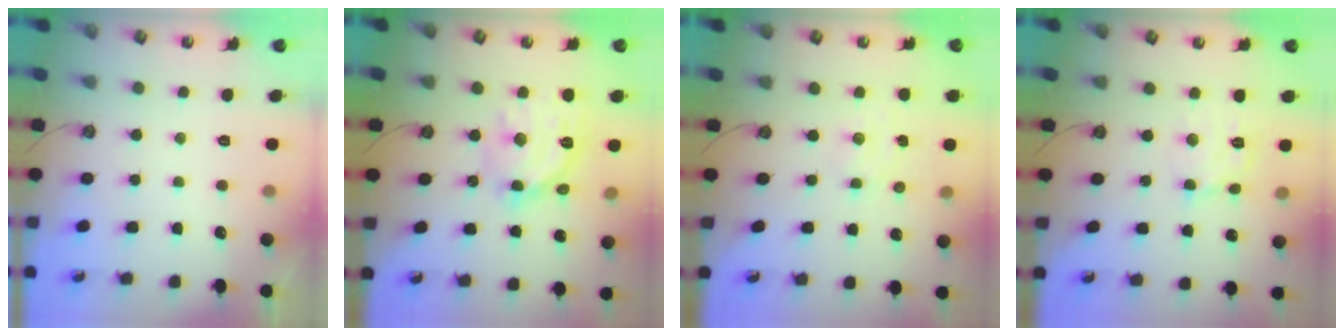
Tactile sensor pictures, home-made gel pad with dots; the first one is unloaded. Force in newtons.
{"total": 15.1, "press": 15.0, "slide": 1.2}
{"total": 1.9, "press": 1.9, "slide": 0.3}
{"total": 8.9, "press": 8.9, "slide": 0.8}